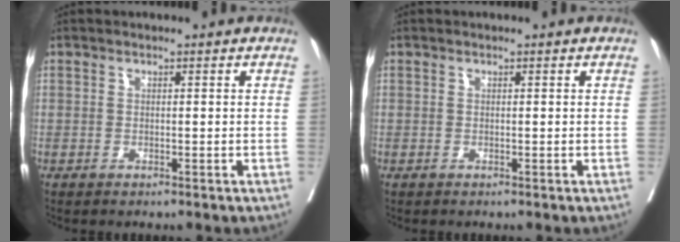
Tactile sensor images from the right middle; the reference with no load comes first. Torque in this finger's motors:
{"motor_torque": [0.00, 0.00, 0.00, 0.00]}